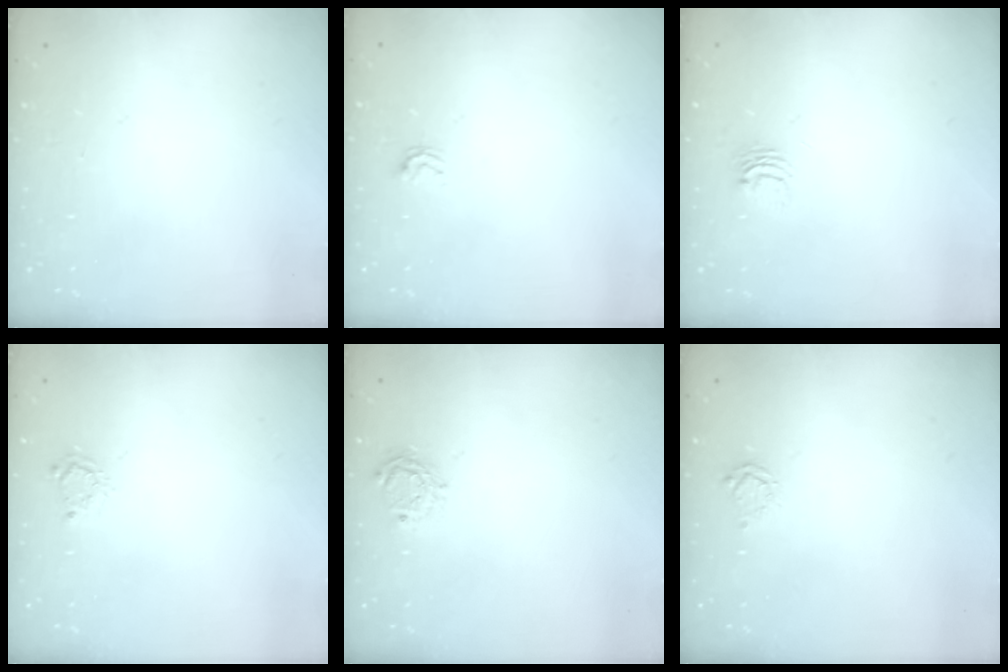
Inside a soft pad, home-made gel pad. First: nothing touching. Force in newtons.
{"total": 2.9, "press": 2.8, "slide": 0.4}
{"total": 4.0, "press": 3.9, "slide": 0.3}
{"total": 3.1, "press": 3.0, "slide": 0.5}
{"total": 5.4, "press": 5.4, "slide": 0.2}
{"total": 3.8, "press": 3.8, "slide": 0.5}